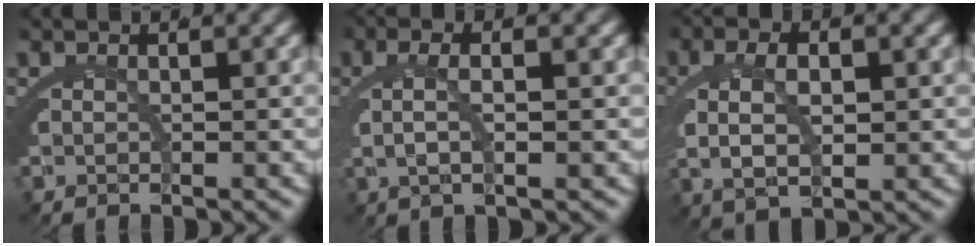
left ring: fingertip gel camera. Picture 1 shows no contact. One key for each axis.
{"total": 3.6, "fx": 0.3, "fy": 1.0, "fz": 3.4, "tx": -0.061, "ty": 0.006, "tz": 0.004}
{"total": 5.2, "fx": 0.2, "fy": 2.8, "fz": 4.4, "tx": -0.083, "ty": -0.004, "tz": 0.010}